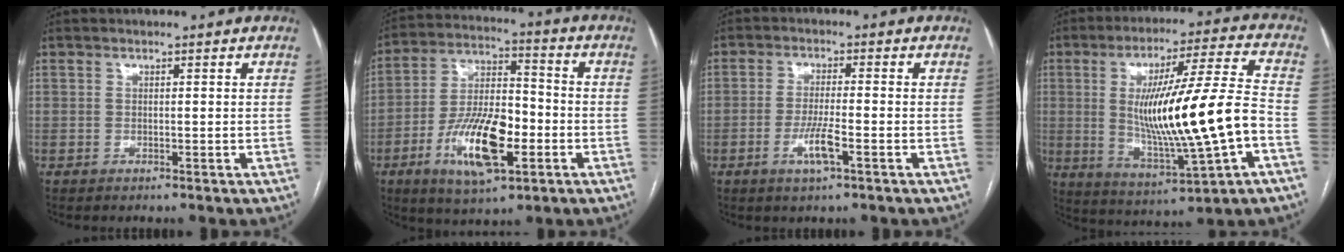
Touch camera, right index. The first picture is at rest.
{"total": 14.6, "force": [-5.1, 5.1, 12.7], "torque": [-0.244, 0.004, -0.085]}
{"total": 4.8, "force": [-2.0, 0.3, 4.4], "torque": [-0.087, -0.008, -0.038]}
{"total": 19.3, "force": [-2.4, 1.0, 19.1], "torque": [-0.338, -0.005, -0.030]}